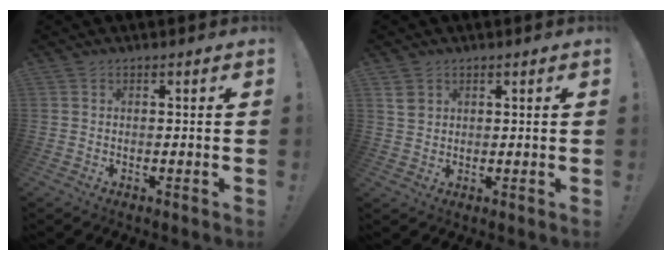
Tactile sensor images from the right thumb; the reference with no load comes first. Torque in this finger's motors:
{"motor_torque": [-0.19, 0.13, 0.27, 0.11, -0.06]}